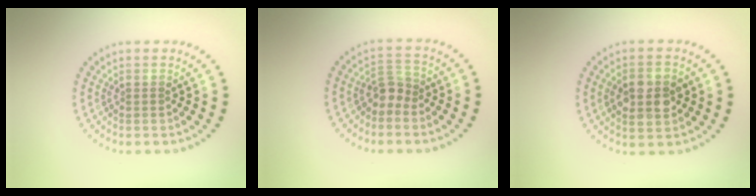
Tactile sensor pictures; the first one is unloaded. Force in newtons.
{"total": 1.9, "press": 1.6, "slide": 1.1}
{"total": 4.5, "press": 4.5, "slide": 0.2}